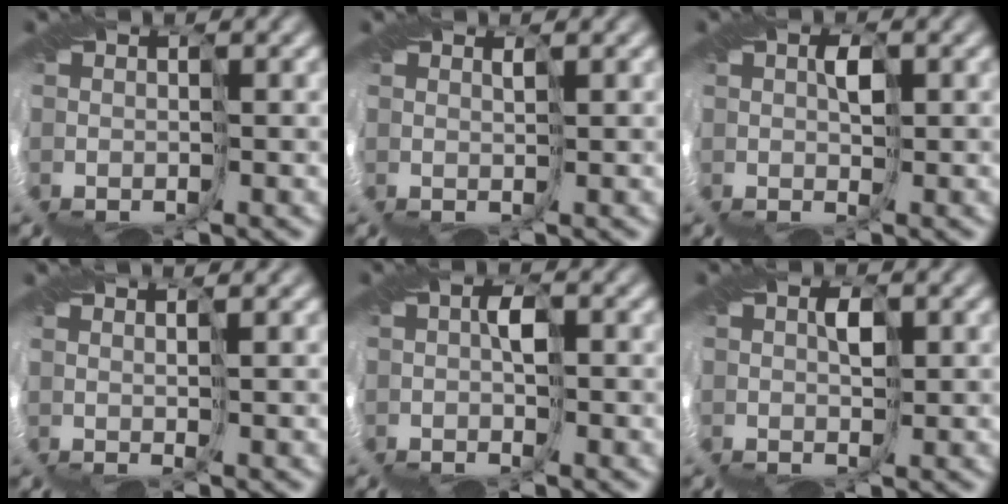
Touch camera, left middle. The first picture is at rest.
{"total": 0.6, "force": [0.5, -0.3, 0.0], "torque": [-0.002, 0.000, 0.017]}
{"total": 0.7, "force": [0.4, 0.1, 0.6], "torque": [-0.017, 0.003, 0.011]}
{"total": 2.2, "force": [1.8, 0.0, 1.3], "torque": [-0.002, 0.029, 0.005]}
{"total": 0.9, "force": [0.0, 0.0, 0.9], "torque": [-0.024, 0.007, 0.001]}
{"total": 1.0, "force": [0.4, 0.4, 0.8], "torque": [-0.019, 0.001, 0.011]}